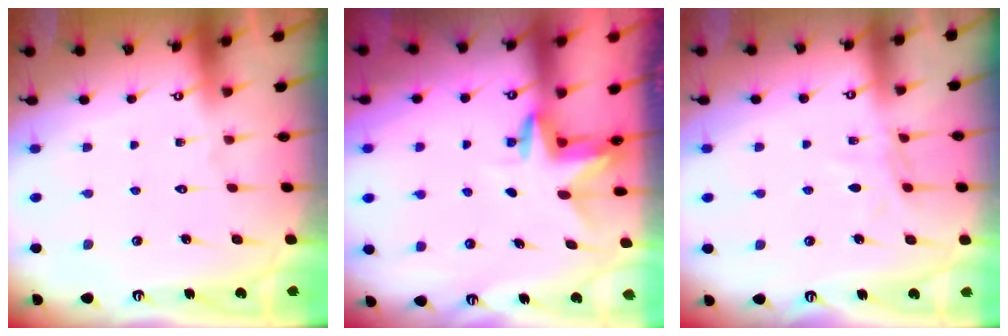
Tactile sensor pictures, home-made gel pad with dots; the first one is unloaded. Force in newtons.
{"total": 3.2, "press": 3.2, "slide": 0.3}
{"total": 6.1, "press": 6.1, "slide": 0.6}